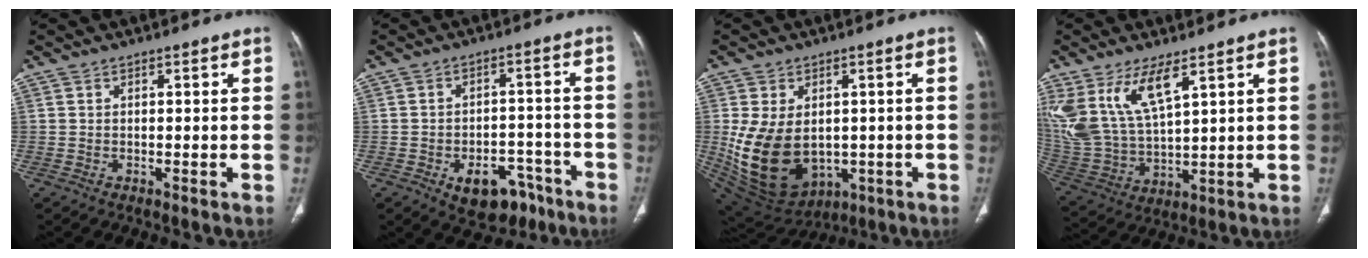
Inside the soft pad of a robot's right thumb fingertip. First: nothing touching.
{"total": 10.5, "force": [-6.0, 6.6, 5.6], "torque": [-0.050, 0.044, -0.074]}
{"total": 16.5, "force": [-1.1, 11.5, 11.8], "torque": [-0.206, -0.009, 0.022]}
{"total": 14.5, "force": [7.6, 5.7, 10.9], "torque": [-0.232, -0.029, 0.169]}